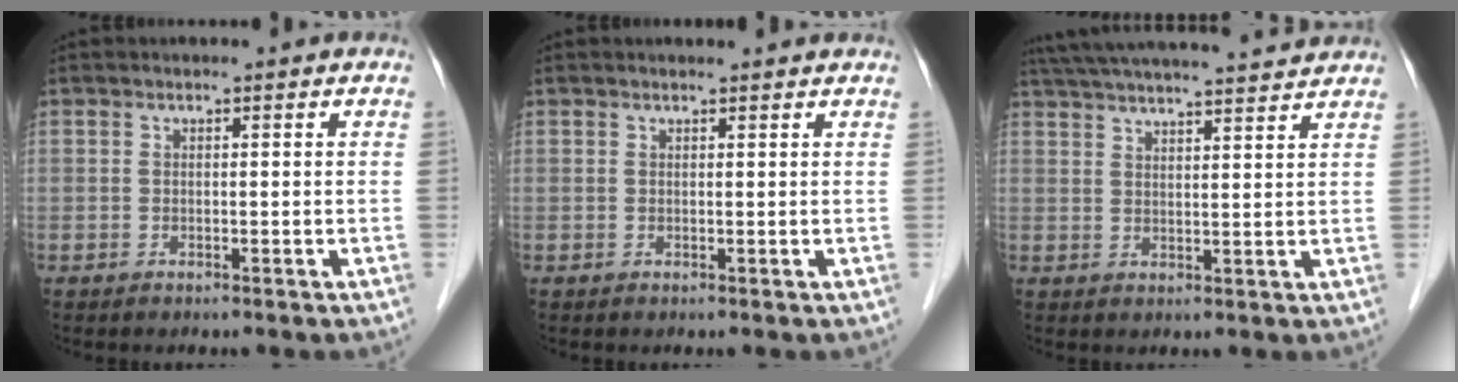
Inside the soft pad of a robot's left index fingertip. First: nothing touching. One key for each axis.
{"total": 2.5, "fx": 2.4, "fy": 0.2, "fz": 0.7, "tx": -0.012, "ty": 0.010, "tz": 0.024}
{"total": 18.6, "fx": 17.1, "fy": 1.2, "fz": 7.2, "tx": -0.127, "ty": 0.032, "tz": 0.245}